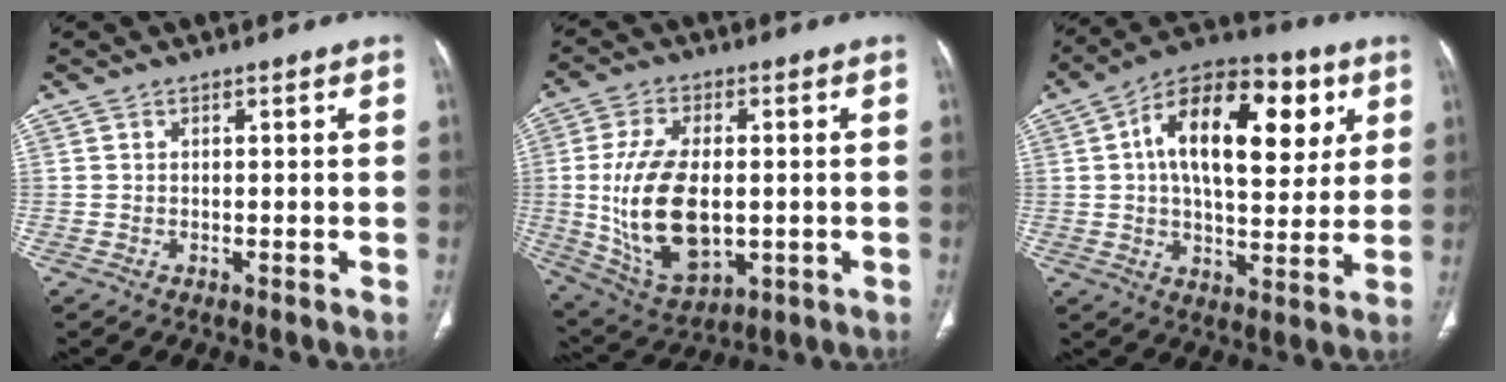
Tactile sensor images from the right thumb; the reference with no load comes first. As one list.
[{"total": 17.0, "force": [-0.7, 9.5, 14.1], "torque": [-0.266, -0.007, 0.006]}, {"total": 21.9, "force": [6.0, 11.5, 17.6], "torque": [-0.238, 0.008, 0.081]}]